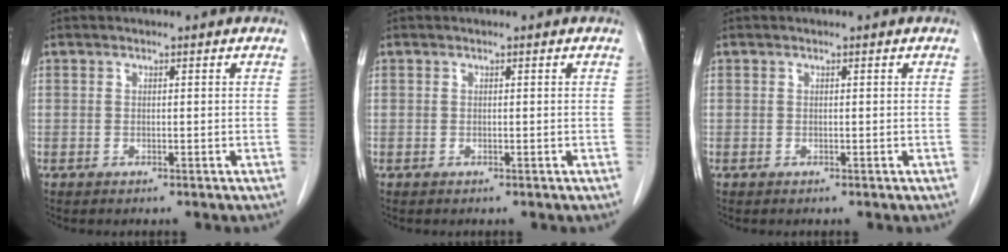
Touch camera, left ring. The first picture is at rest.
{"total": 0.0}
{"total": 0.0}